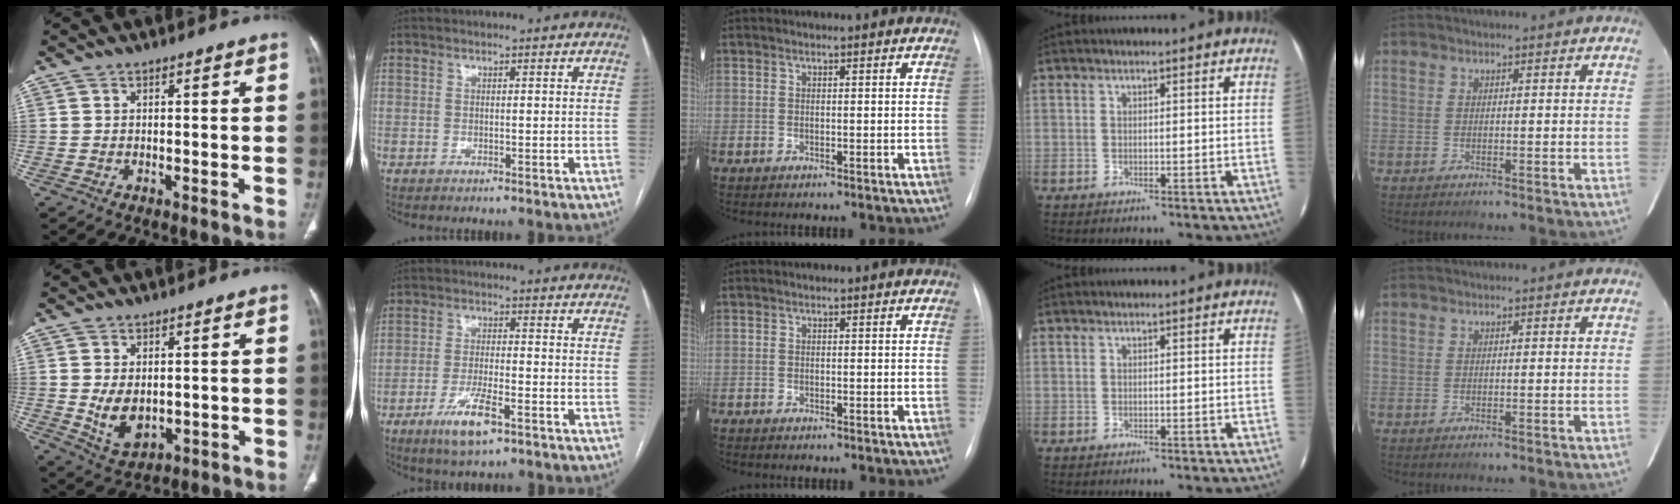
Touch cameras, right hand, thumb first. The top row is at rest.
{"thumb": {"total": 6.7, "force": [-0.1, 4.4, 5.0], "torque": [-0.079, -0.015, 0.017]}, "index": {"total": 7.2, "force": [-4.0, 1.3, 5.8], "torque": [-0.114, -0.012, -0.067]}}